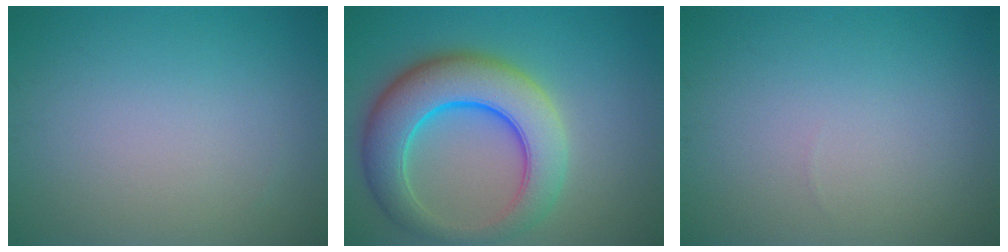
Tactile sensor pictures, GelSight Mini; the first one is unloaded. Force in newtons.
{"total": 9.1, "press": 9.1, "slide": 0.1}
{"total": 0.0}